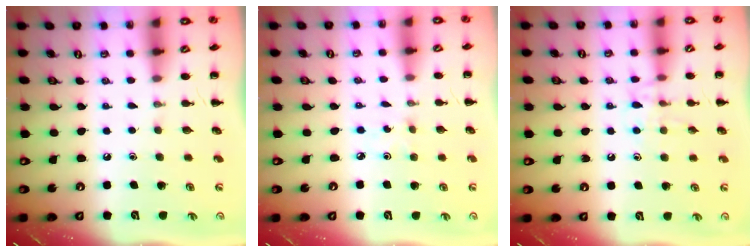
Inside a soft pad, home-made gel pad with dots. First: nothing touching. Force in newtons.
{"total": 0.6, "press": 0.6, "slide": 0.2}
{"total": 8.9, "press": 8.8, "slide": 1.1}